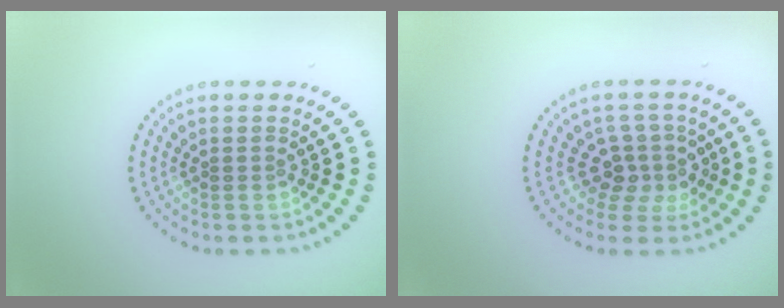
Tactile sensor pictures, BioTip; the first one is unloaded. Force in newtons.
{"total": 2.9, "press": 2.2, "slide": 1.8}